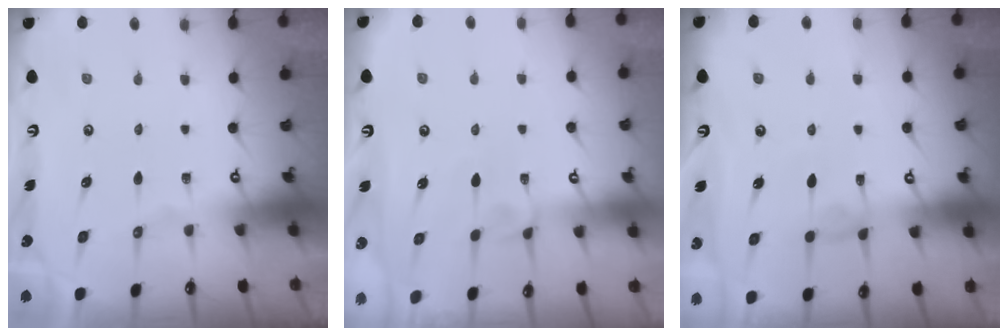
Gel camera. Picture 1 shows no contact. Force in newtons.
{"total": 2.4, "press": 2.4, "slide": 0.2}
{"total": 1.5, "press": 1.4, "slide": 0.4}